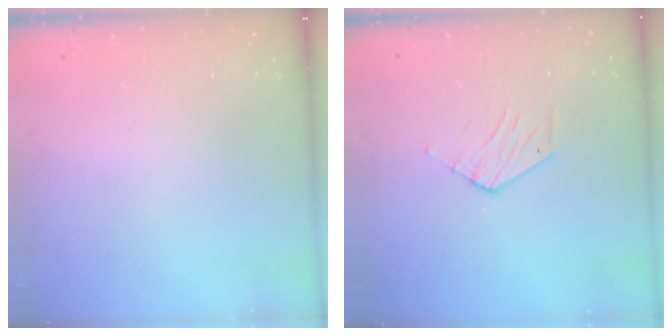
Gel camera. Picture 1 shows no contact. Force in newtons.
{"total": 4.4, "press": 4.4, "slide": 0.4}